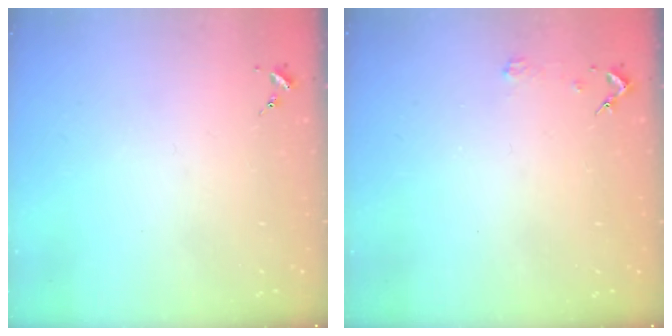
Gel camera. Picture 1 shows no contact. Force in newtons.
{"total": 2.3, "press": 2.3, "slide": 0.2}